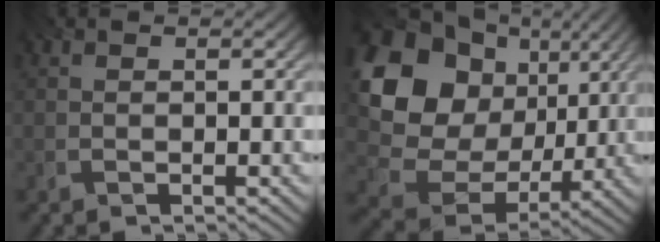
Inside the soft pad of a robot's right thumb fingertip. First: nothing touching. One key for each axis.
{"total": 17.8, "fx": 4.0, "fy": 14.0, "fz": 10.3, "tx": -0.233, "ty": 0.006, "tz": 0.083}